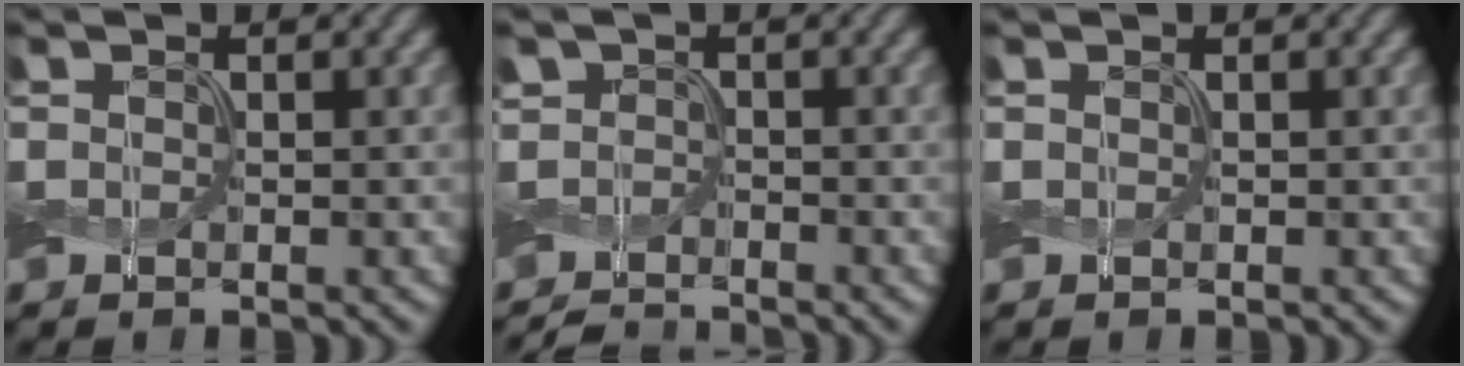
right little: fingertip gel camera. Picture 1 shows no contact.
{"total": 2.6, "force": [-2.3, 1.2, 0.4], "torque": [-0.003, -0.004, -0.058]}
{"total": 0.0}